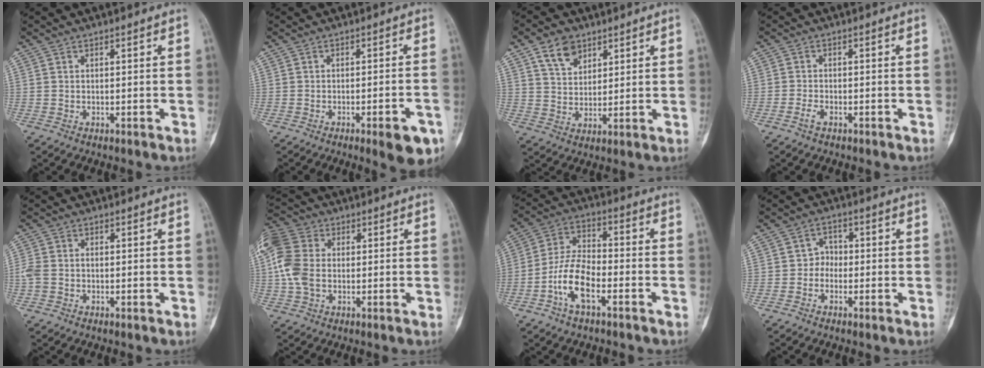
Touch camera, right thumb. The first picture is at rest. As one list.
[{"total": 10.4, "force": [-5.2, 2.3, 8.7], "torque": [-0.105, 0.019, -0.061]}, {"total": 7.0, "force": [4.1, 4.5, 3.4], "torque": [-0.040, -0.024, 0.078]}, {"total": 1.8, "force": [-1.2, 0.9, 1.1], "torque": [-0.025, 0.006, -0.026]}, {"total": 3.1, "force": [-0.6, 2.3, 2.0], "torque": [-0.055, 0.006, -0.014]}, {"total": 10.1, "force": [0.2, 7.1, 7.1], "torque": [-0.167, 0.019, -0.001]}, {"total": 10.4, "force": [-4.5, 4.9, 8.0], "torque": [-0.158, 0.033, -0.090]}, {"total": 2.8, "force": [-0.9, 2.4, 1.1], "torque": [0.007, 0.012, -0.028]}]